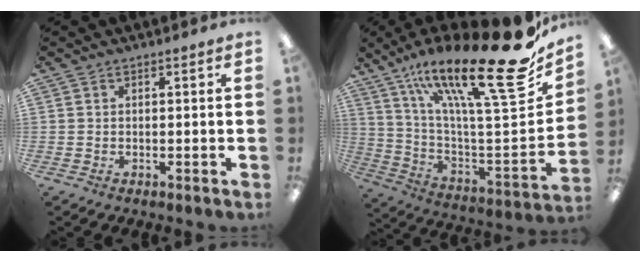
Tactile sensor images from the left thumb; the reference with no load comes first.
{"total": 26.4, "force": [16.9, 6.4, 19.2], "torque": [-0.273, -0.131, 0.269]}